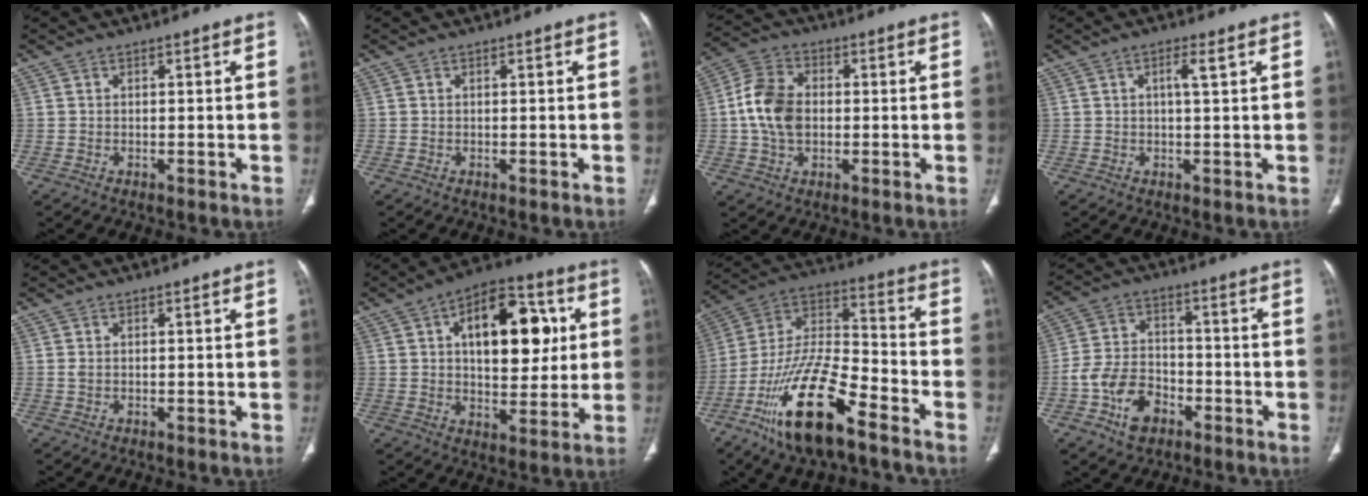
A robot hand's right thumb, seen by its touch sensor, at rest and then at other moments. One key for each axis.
{"total": 0.0}
{"total": 10.3, "fx": -0.1, "fy": 7.1, "fz": 7.4, "tx": -0.140, "ty": 0.018, "tz": -0.008}
{"total": 2.5, "fx": 0.9, "fy": 0.4, "fz": 2.3, "tx": -0.048, "ty": 0.001, "tz": 0.017}
{"total": 0.8, "fx": 0.0, "fy": 0.3, "fz": 0.7, "tx": -0.020, "ty": 0.005, "tz": 0.005}
{"total": 19.1, "fx": 4.6, "fy": 10.5, "fz": 15.2, "tx": -0.169, "ty": 0.008, "tz": 0.066}
{"total": 21.2, "fx": -12.4, "fy": 7.1, "fz": 15.7, "tx": -0.311, "ty": 0.061, "tz": -0.231}
{"total": 10.3, "fx": -4.8, "fy": 6.9, "fz": 5.9, "tx": -0.099, "ty": 0.032, "tz": -0.085}